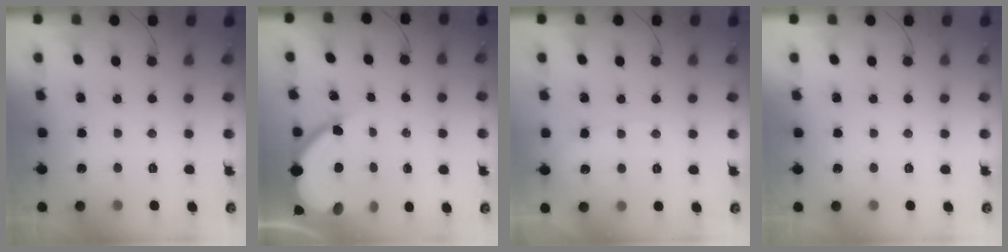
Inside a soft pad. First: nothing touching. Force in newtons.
{"total": 11.6, "press": 11.5, "slide": 1.5}
{"total": 3.6, "press": 3.6, "slide": 0.4}
{"total": 0.0}